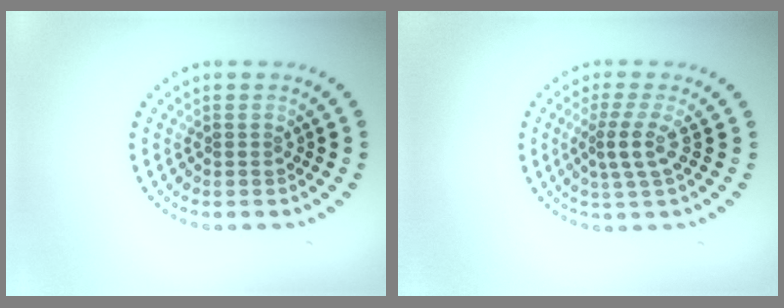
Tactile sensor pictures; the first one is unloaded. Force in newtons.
{"total": 2.6, "press": 1.8, "slide": 1.9}